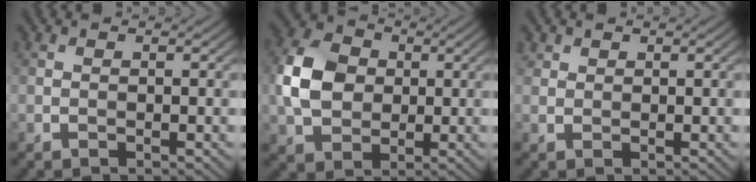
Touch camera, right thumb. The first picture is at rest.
{"total": 8.1, "force": [0.5, 6.4, 5.0], "torque": [-0.123, 0.013, 0.006]}
{"total": 1.2, "force": [0.9, 0.8, 0.2], "torque": [-0.006, 0.003, 0.022]}